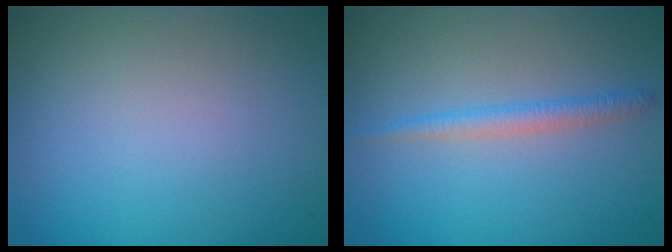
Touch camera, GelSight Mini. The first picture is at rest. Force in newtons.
{"total": 1.7, "press": 1.7, "slide": 0.1}